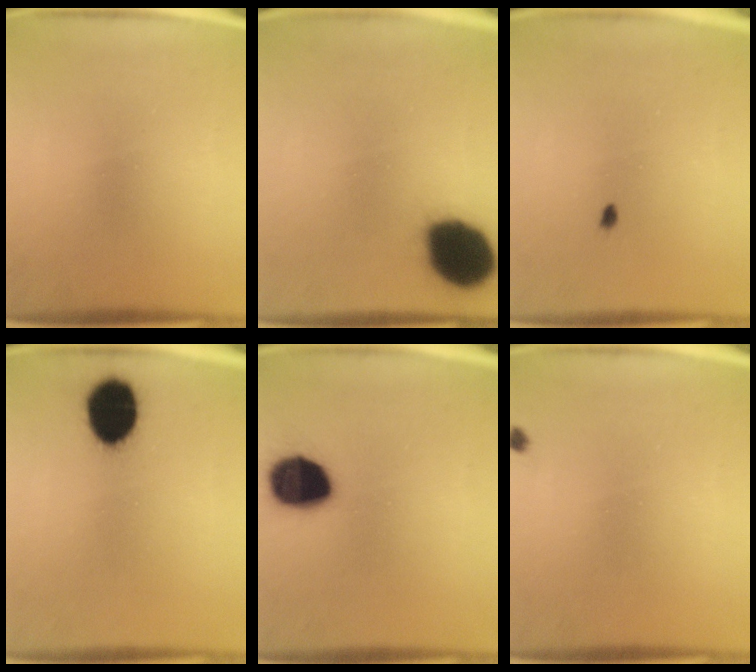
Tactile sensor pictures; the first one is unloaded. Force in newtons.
{"total": 17.8}
{"total": 1.4}
{"total": 12.0}
{"total": 15.2}
{"total": 0.7}